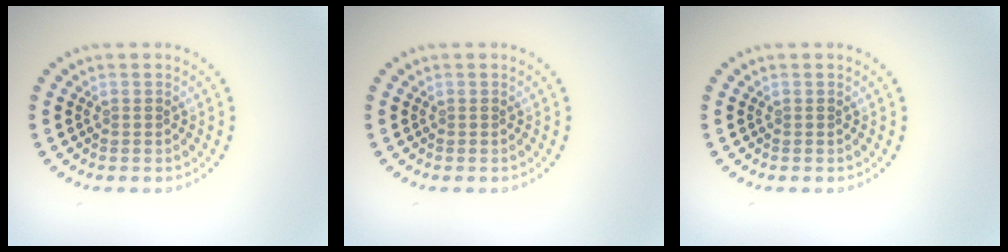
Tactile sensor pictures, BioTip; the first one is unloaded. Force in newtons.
{"total": 0.0}
{"total": 0.0}